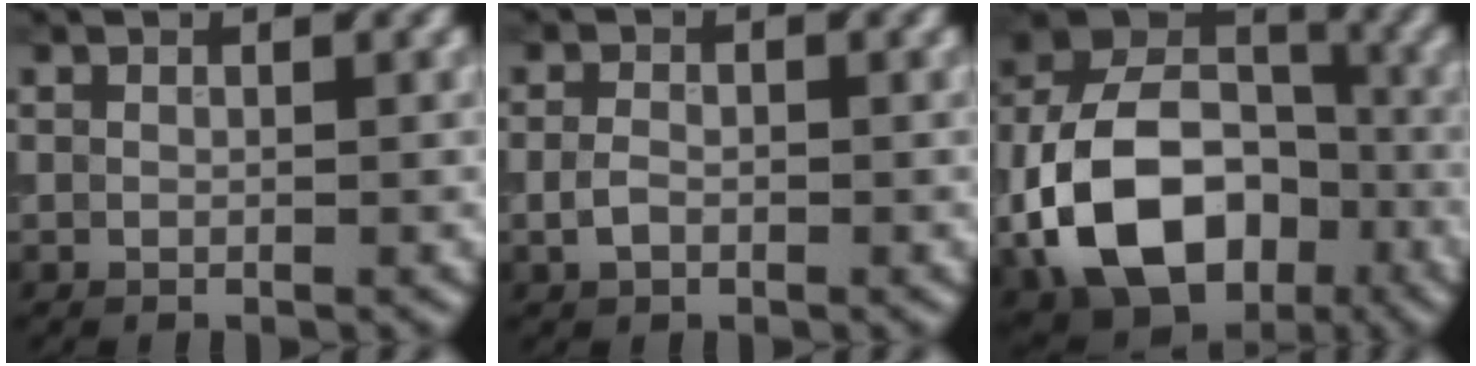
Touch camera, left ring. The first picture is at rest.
{"total": 1.6, "force": [-0.4, 1.1, 1.1], "torque": [-0.022, 0.002, -0.012]}
{"total": 14.2, "force": [-4.5, 9.9, 9.1], "torque": [-0.186, -0.012, -0.091]}